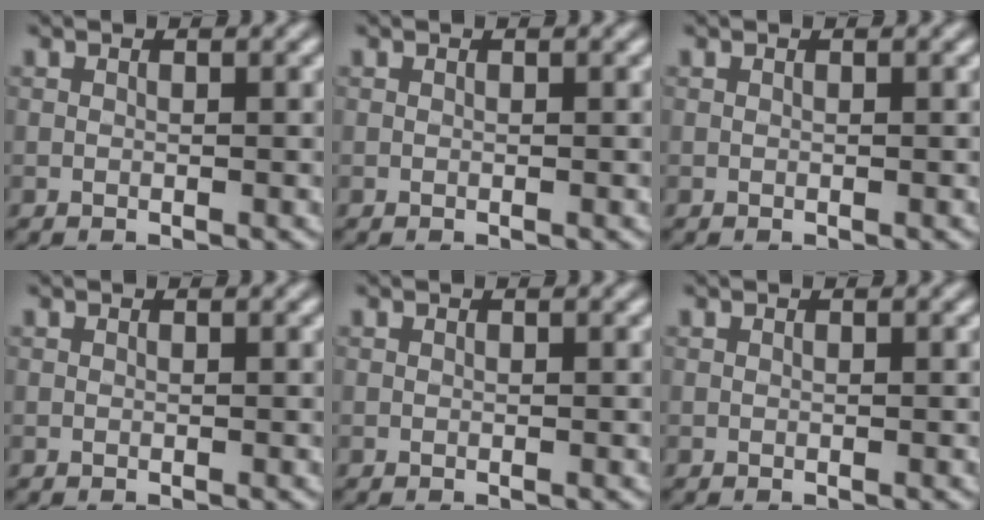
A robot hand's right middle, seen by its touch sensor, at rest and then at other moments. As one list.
[{"total": 0.0}, {"total": 0.0}, {"total": 0.0}, {"total": 0.0}, {"total": 0.0}]